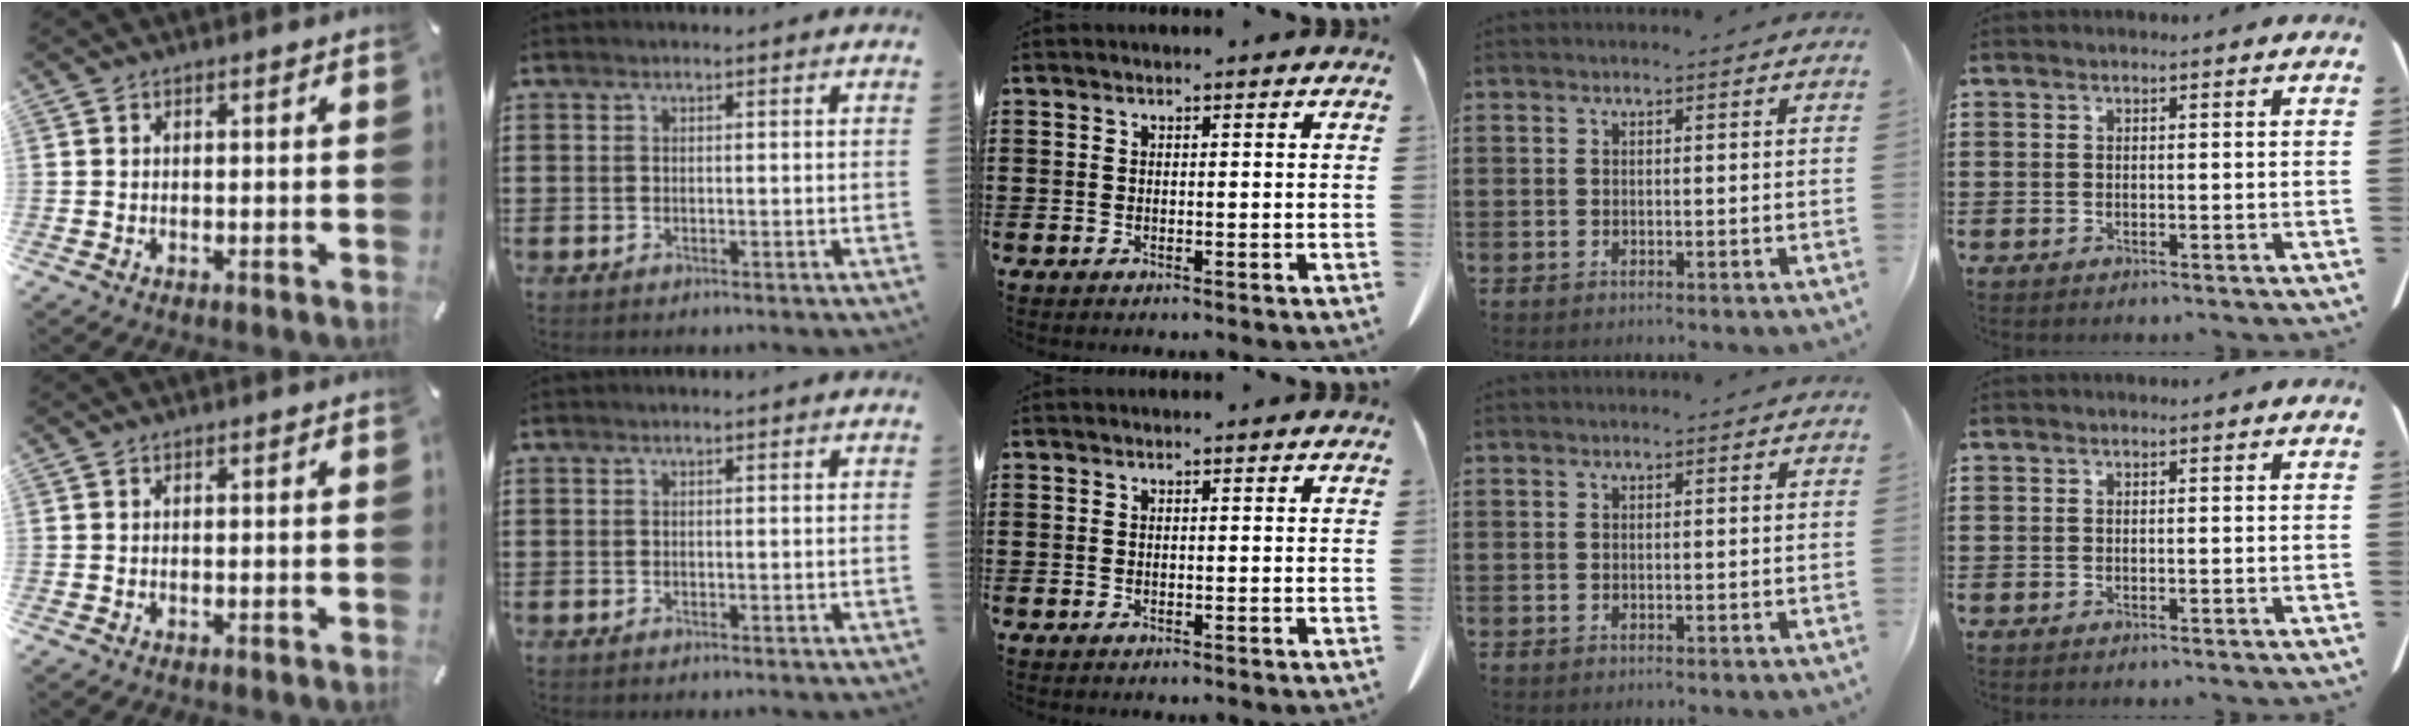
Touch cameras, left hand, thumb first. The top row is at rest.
{}